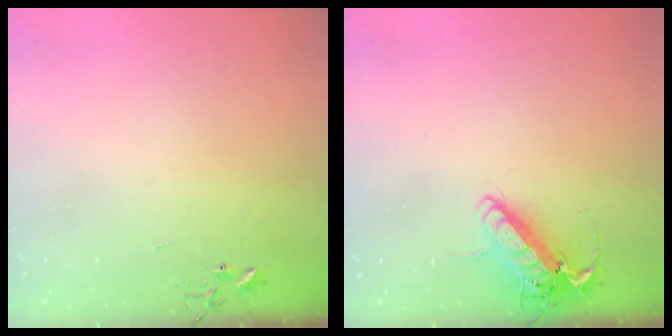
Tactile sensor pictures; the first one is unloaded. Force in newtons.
{"total": 13.5, "press": 13.2, "slide": 2.7}